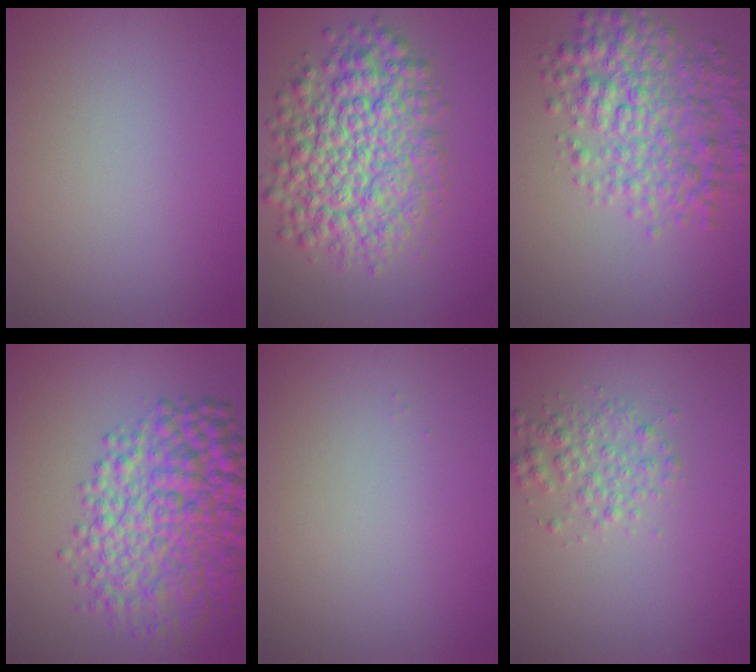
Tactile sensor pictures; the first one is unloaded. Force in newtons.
{"total": 9.3, "press": 9.3, "slide": 0.3}
{"total": 6.5, "press": 6.5, "slide": 0.1}
{"total": 9.3, "press": 9.3, "slide": 0.1}
{"total": 0.0}
{"total": 2.4, "press": 2.4, "slide": 0.0}